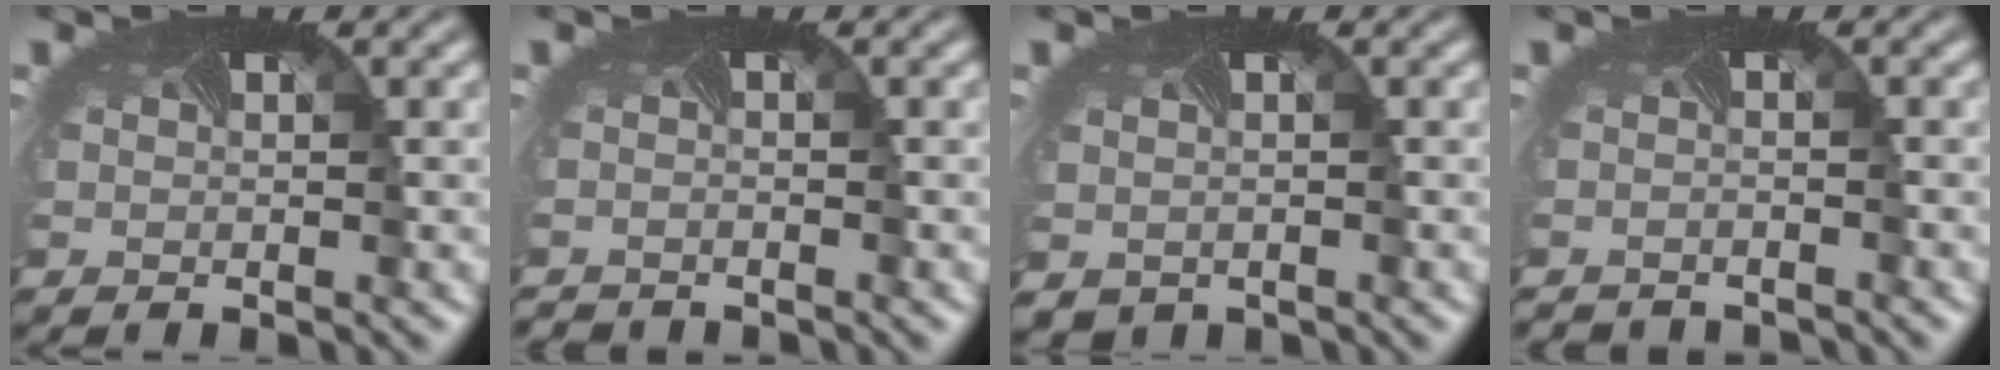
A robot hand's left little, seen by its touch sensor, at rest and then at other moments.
{"total": 2.0, "force": [-1.9, -0.1, -0.3], "torque": [-0.001, -0.016, -0.035]}
{"total": 1.6, "force": [-0.6, 1.3, 0.6], "torque": [-0.011, -0.007, -0.001]}
{"total": 3.0, "force": [-3.0, 0.1, 0.4], "torque": [-0.008, -0.021, -0.044]}